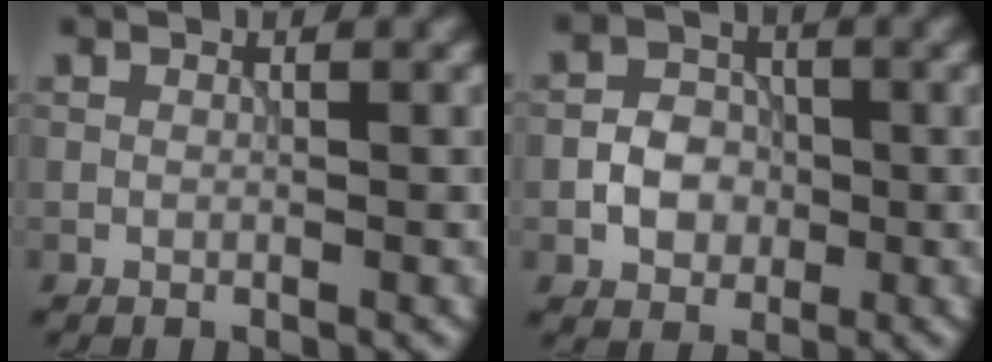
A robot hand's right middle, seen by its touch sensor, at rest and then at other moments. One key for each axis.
{"total": 3.2, "fx": -0.8, "fy": 2.6, "fz": 1.6, "tx": -0.023, "ty": 0.003, "tz": -0.017}